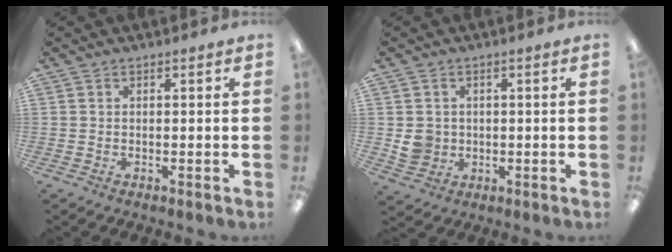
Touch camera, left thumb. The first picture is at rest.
{"total": 4.6, "force": [0.1, 4.4, 1.2], "torque": [-0.011, 0.005, 0.005]}